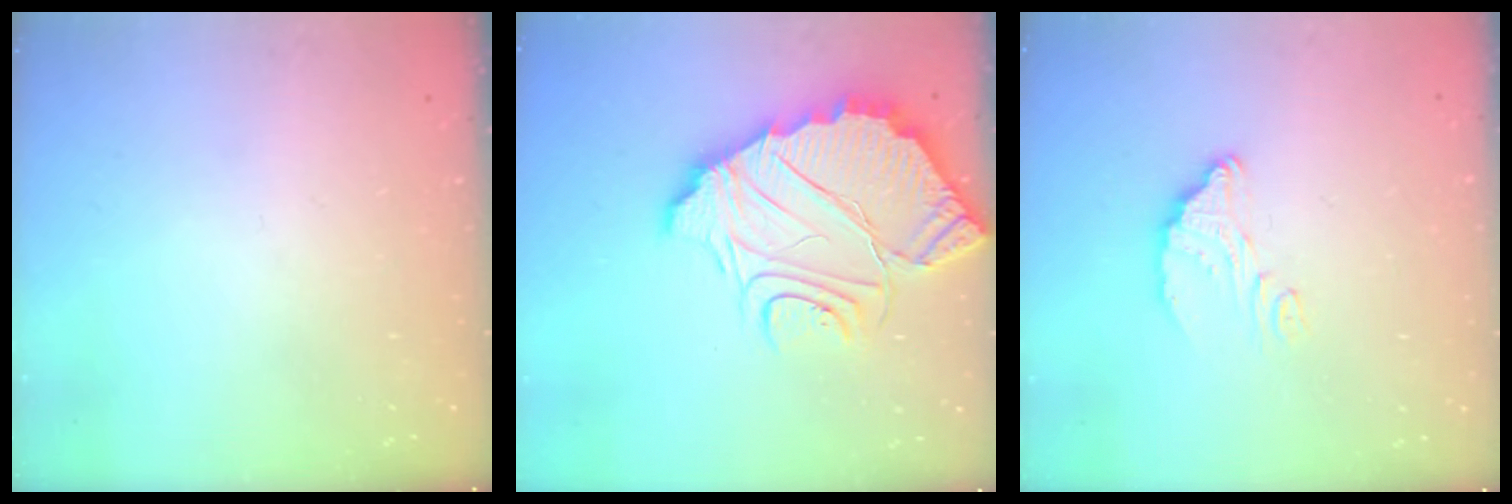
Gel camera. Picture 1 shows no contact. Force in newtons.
{"total": 14.0, "press": 14.0, "slide": 1.0}
{"total": 7.4, "press": 7.4, "slide": 0.6}